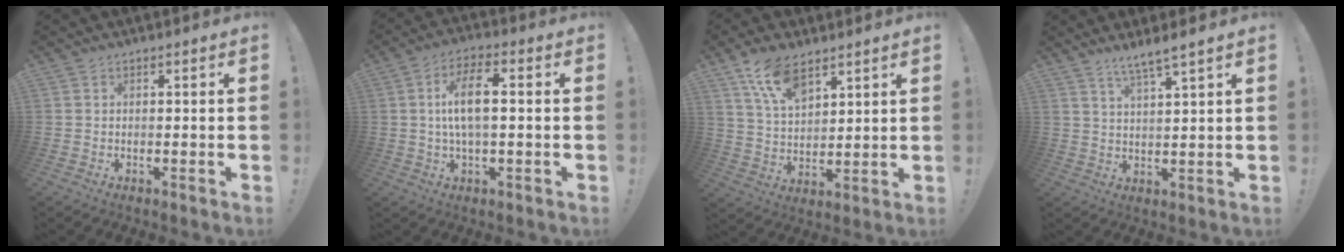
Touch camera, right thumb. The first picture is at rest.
{"total": 9.8, "force": [0.8, 3.6, 9.1], "torque": [-0.161, 0.003, 0.010]}
{"total": 11.5, "force": [7.9, 5.2, 6.5], "torque": [-0.117, -0.040, 0.148]}
{"total": 4.9, "force": [3.9, -0.5, 2.8], "torque": [-0.051, -0.025, 0.066]}